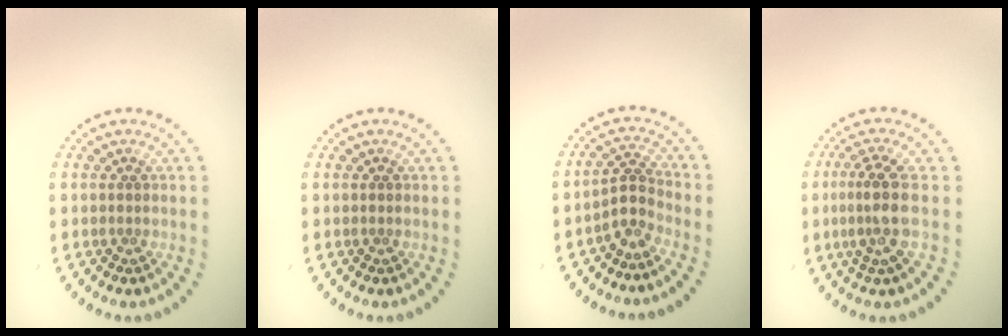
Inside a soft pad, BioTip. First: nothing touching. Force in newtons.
{"total": 0.0}
{"total": 2.4, "press": 1.6, "slide": 1.8}
{"total": 3.2, "press": 2.5, "slide": 1.9}